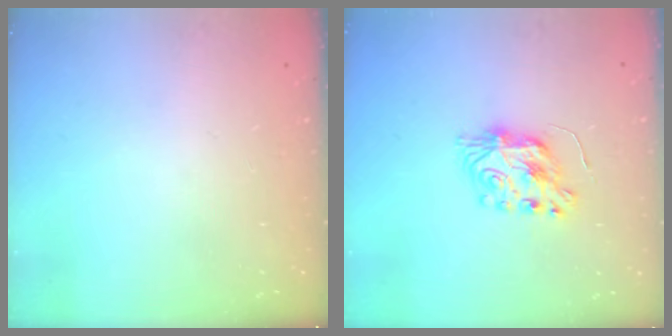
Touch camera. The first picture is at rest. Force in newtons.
{"total": 7.9, "press": 7.9, "slide": 0.5}